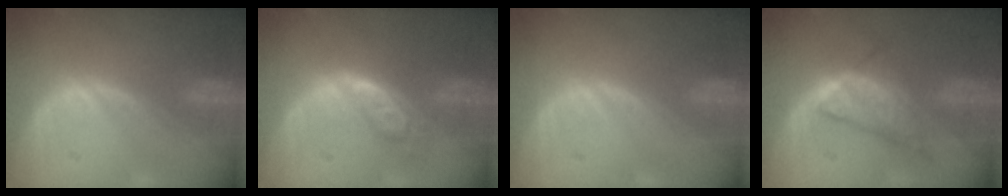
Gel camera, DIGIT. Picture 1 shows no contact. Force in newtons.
{"total": 5.3, "press": 4.6, "slide": 2.7}
{"total": 0.0}
{"total": 6.7, "press": 6.0, "slide": 3.0}